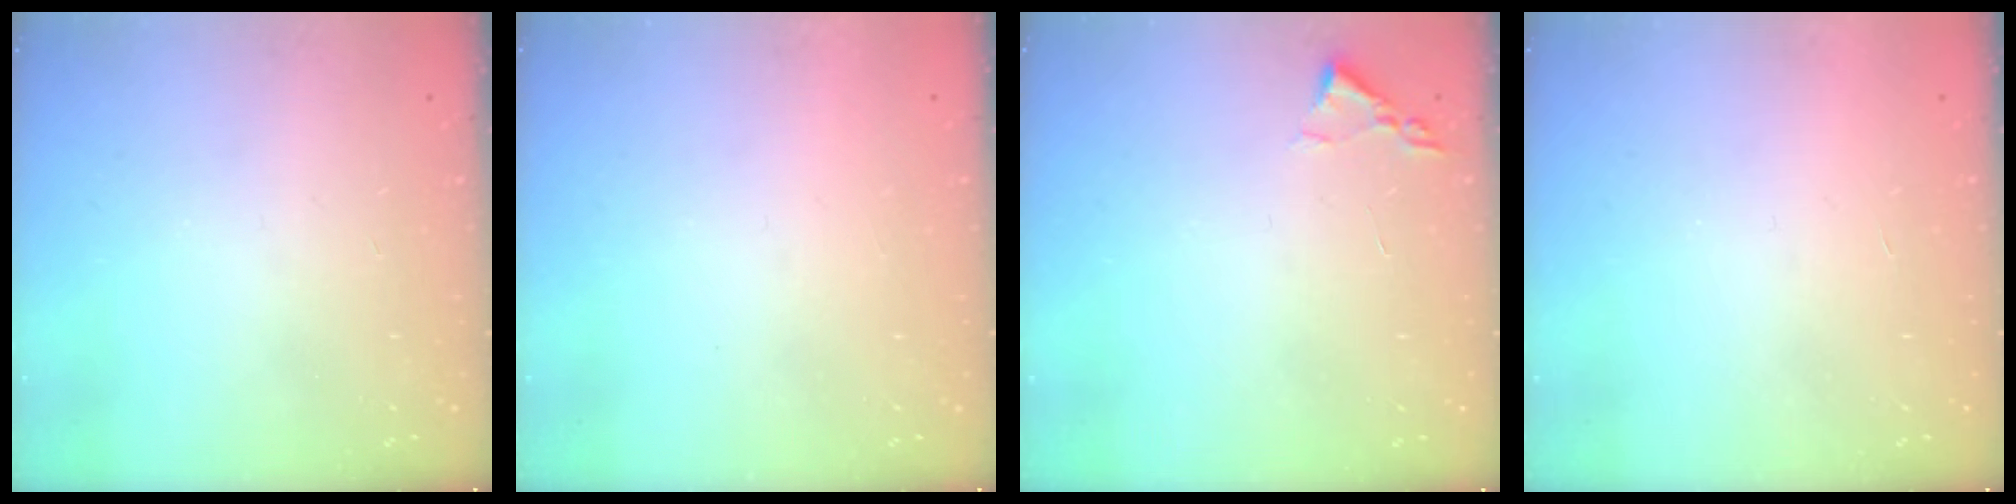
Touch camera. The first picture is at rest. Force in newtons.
{"total": 1.5, "press": 1.5, "slide": 0.1}
{"total": 1.8, "press": 1.8, "slide": 0.3}
{"total": 1.7, "press": 1.7, "slide": 0.1}